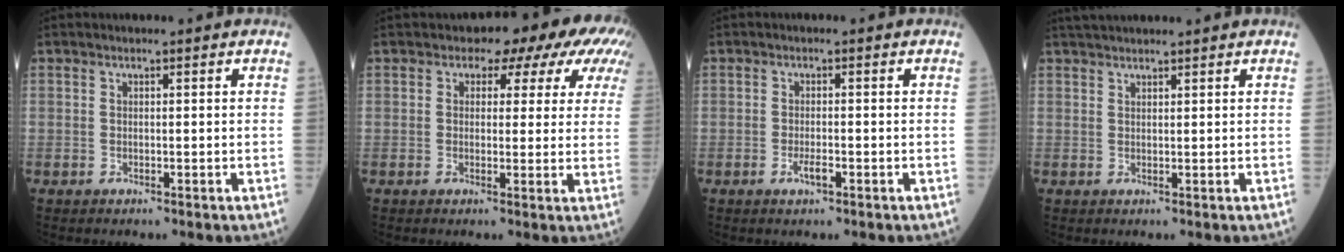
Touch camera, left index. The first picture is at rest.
{"total": 9.6, "force": [6.3, 5.5, 4.8], "torque": [-0.040, 0.024, 0.046]}
{"total": 1.9, "force": [-1.1, 0.4, 1.5], "torque": [-0.031, -0.001, -0.020]}
{"total": 3.0, "force": [2.8, -0.1, 1.1], "torque": [-0.017, 0.029, 0.053]}